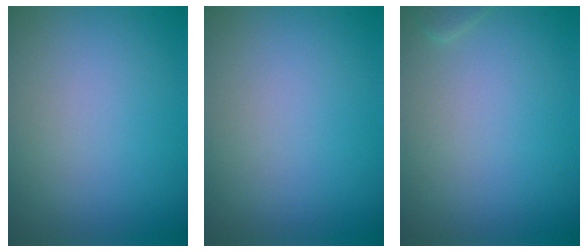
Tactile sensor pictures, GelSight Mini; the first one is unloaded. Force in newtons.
{"total": 0.0}
{"total": 0.8, "press": 0.8, "slide": 0.0}